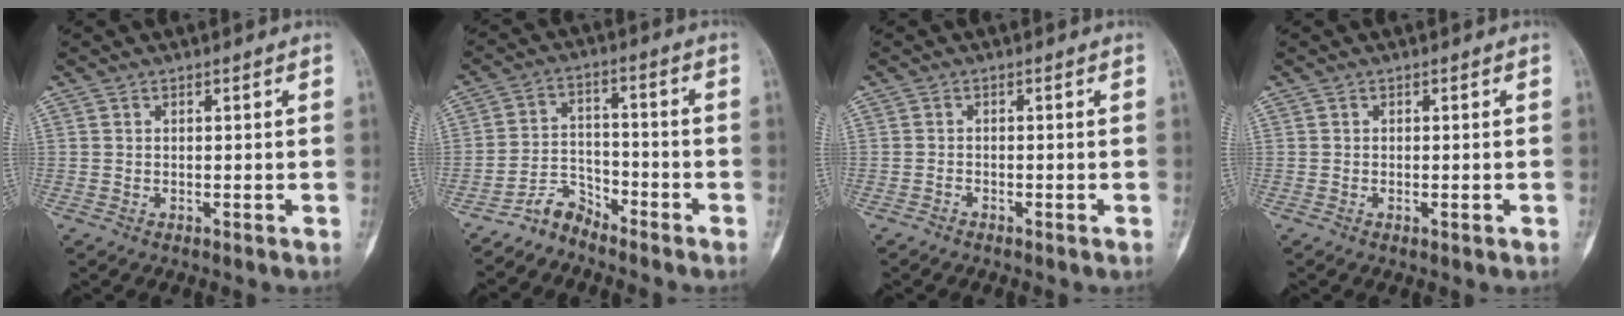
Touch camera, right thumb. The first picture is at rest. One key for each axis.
{"total": 5.5, "fx": -5.1, "fy": 2.0, "fz": 0.5, "tx": 0.002, "ty": 0.047, "tz": -0.101}
{"total": 0.7, "fx": -0.7, "fy": 0.2, "fz": 0.2, "tx": -0.004, "ty": 0.003, "tz": -0.013}
{"total": 1.0, "fx": -0.4, "fy": 0.3, "fz": 0.8, "tx": -0.011, "ty": 0.000, "tz": -0.005}